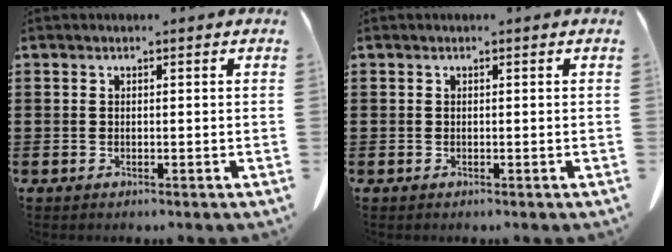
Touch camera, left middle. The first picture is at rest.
{"total": 0.0}